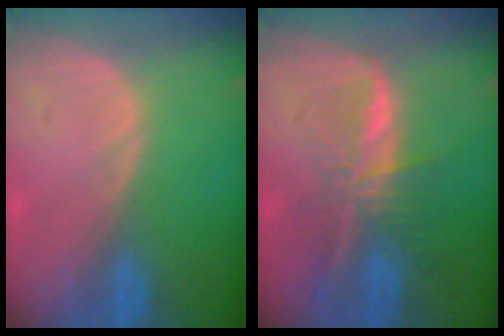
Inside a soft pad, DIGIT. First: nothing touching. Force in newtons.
{"total": 7.8, "press": 6.5, "slide": 4.3}